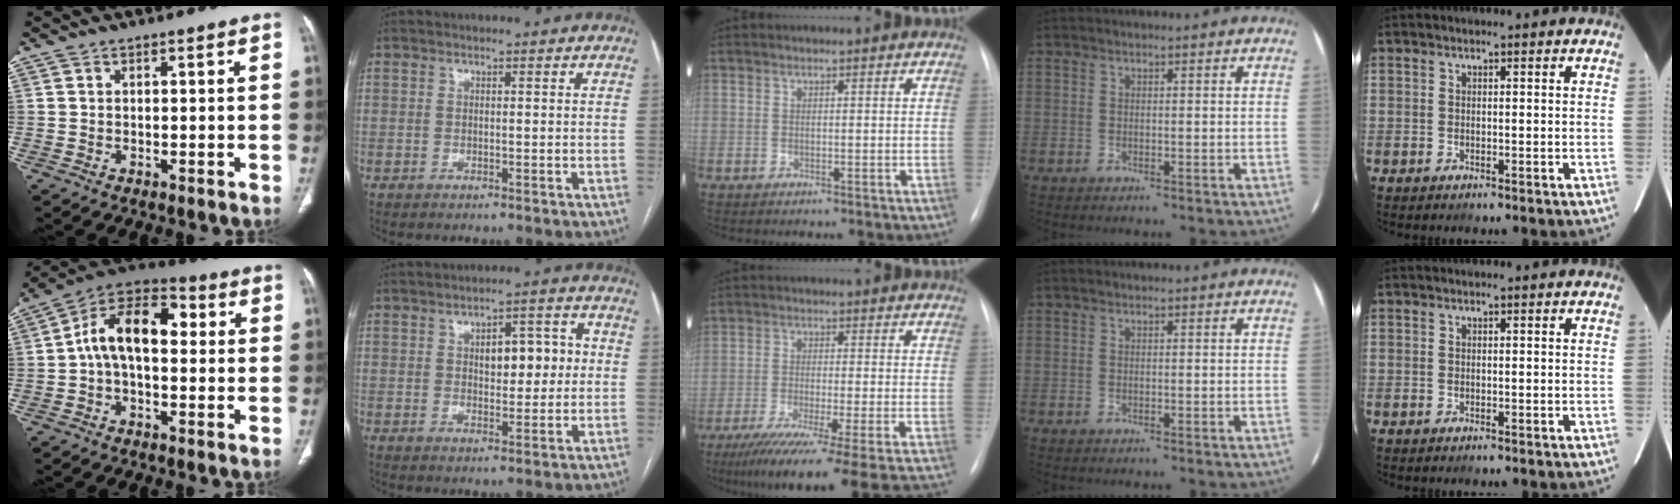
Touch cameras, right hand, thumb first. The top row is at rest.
{"thumb": {"total": 13.6, "force": [1.2, 7.9, 11.0], "torque": [-0.170, 0.042, 0.007]}, "index": {"total": 6.9, "force": [1.0, 3.2, 6.0], "torque": [-0.077, 0.022, 0.017]}, "middle": {"total": 19.0, "force": [-15.8, -2.0, 10.4], "torque": [-0.113, -0.065, -0.235]}}